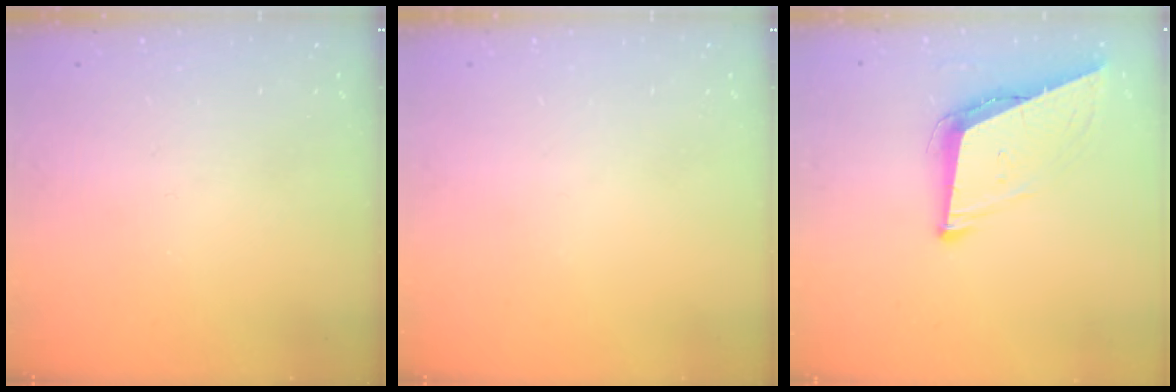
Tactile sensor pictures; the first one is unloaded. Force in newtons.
{"total": 0.0}
{"total": 9.3, "press": 8.9, "slide": 2.7}